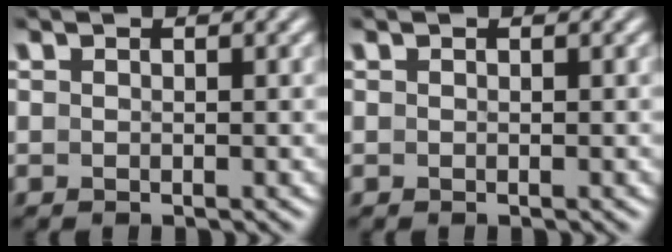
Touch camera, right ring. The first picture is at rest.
{"total": 0.0}